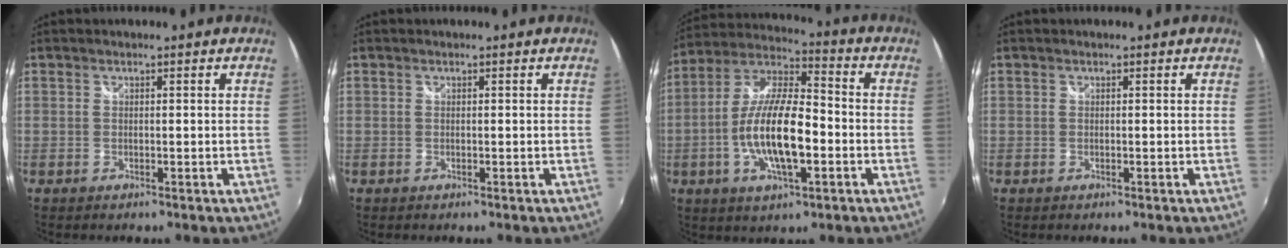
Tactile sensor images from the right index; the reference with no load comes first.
{"total": 0.0}
{"total": 15.5, "force": [-3.7, 5.1, 14.1], "torque": [-0.279, -0.002, -0.071]}
{"total": 0.0}